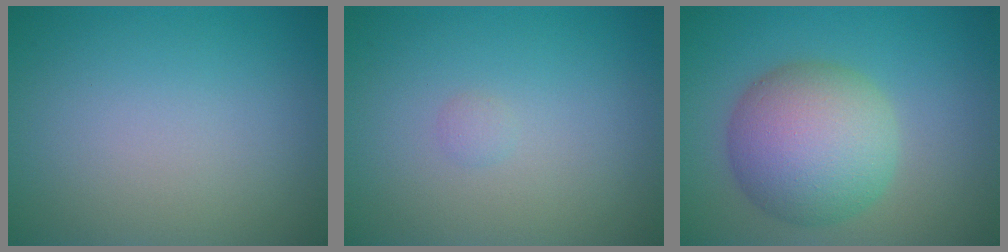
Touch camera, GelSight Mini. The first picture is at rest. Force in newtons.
{"total": 0.5, "press": 0.5, "slide": 0.1}
{"total": 8.1, "press": 8.1, "slide": 0.3}